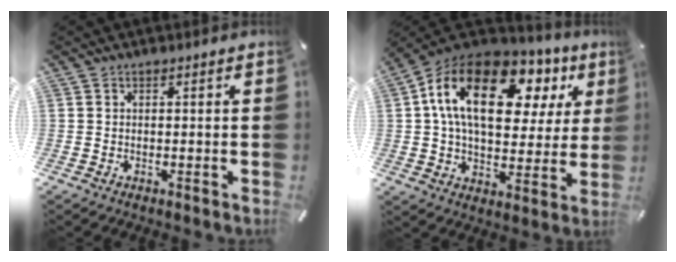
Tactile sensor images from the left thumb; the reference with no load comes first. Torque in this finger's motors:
{"motor_torque": [1.27, 1.25, 2.52, -0.25, 0.88]}